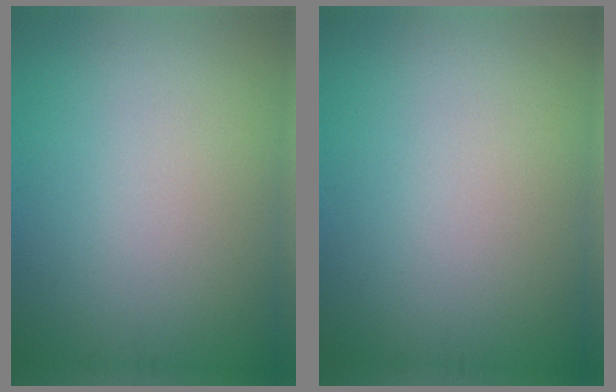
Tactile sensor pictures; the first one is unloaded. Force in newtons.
{"total": 0.0}